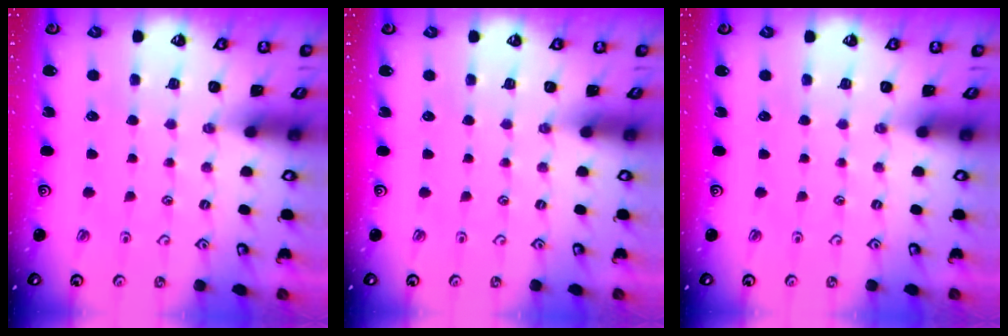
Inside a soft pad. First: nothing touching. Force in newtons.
{"total": 0.0}
{"total": 0.0}